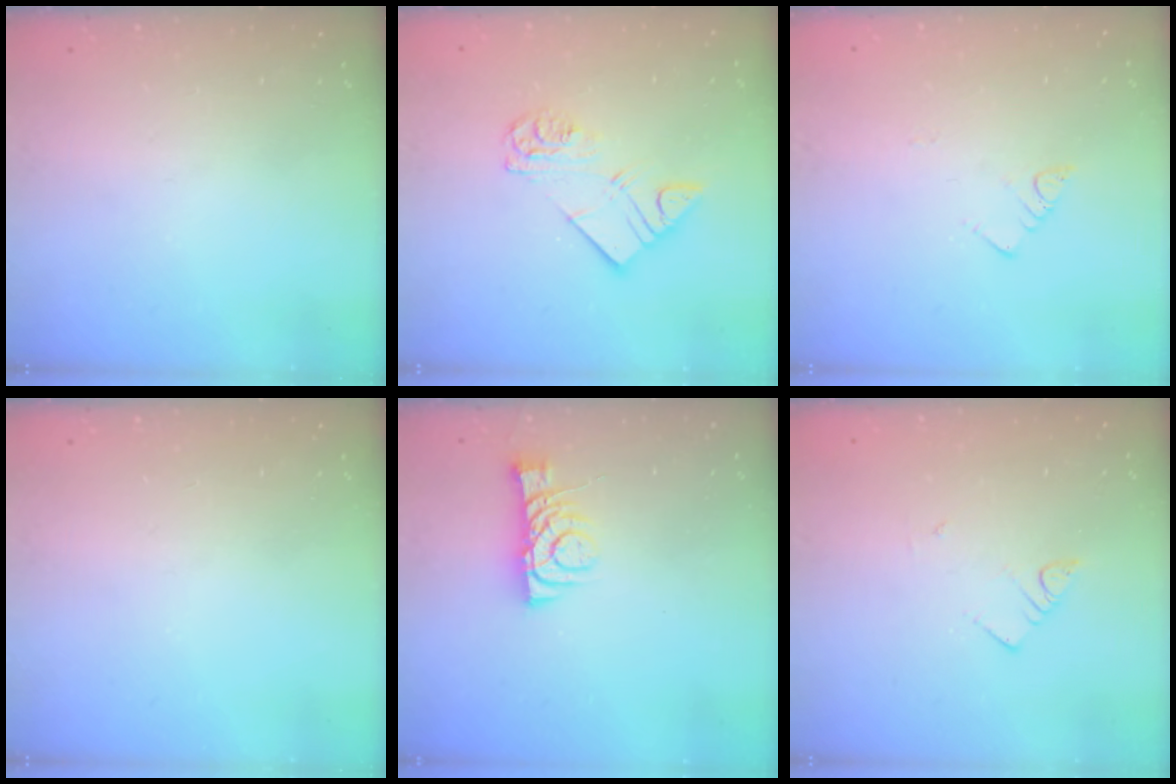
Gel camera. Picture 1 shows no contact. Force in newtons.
{"total": 10.6, "press": 10.5, "slide": 1.2}
{"total": 3.2, "press": 3.2, "slide": 0.0}
{"total": 0.0}
{"total": 7.7, "press": 7.6, "slide": 0.7}
{"total": 3.1, "press": 3.1, "slide": 0.2}